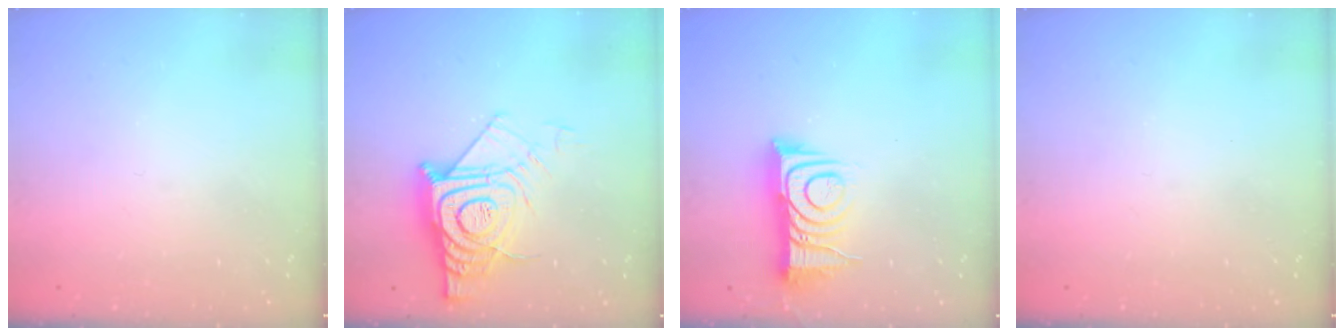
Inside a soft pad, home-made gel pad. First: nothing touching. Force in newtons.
{"total": 17.0, "press": 17.0, "slide": 1.4}
{"total": 11.2, "press": 11.2, "slide": 0.1}
{"total": 0.0}